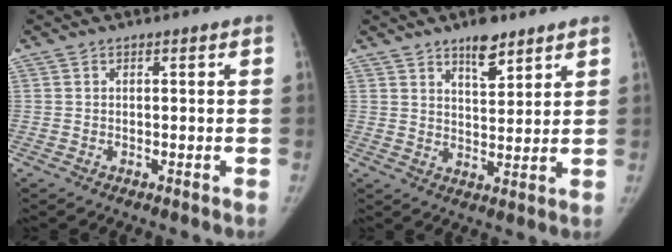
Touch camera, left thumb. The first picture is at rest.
{"total": 6.7, "force": [4.8, 2.7, 3.9], "torque": [-0.033, -0.032, 0.074]}